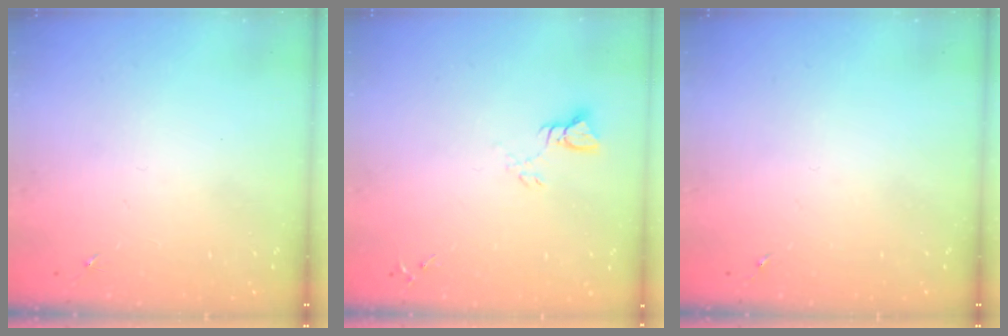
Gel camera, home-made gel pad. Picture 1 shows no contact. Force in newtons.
{"total": 2.8, "press": 2.8, "slide": 0.2}
{"total": 0.0}